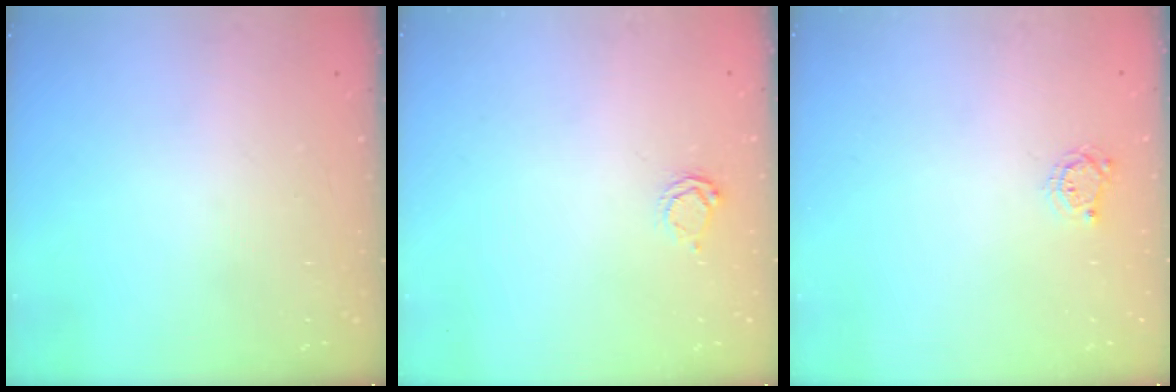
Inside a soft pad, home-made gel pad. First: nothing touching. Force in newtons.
{"total": 2.3, "press": 2.3, "slide": 0.2}
{"total": 4.1, "press": 4.1, "slide": 0.5}